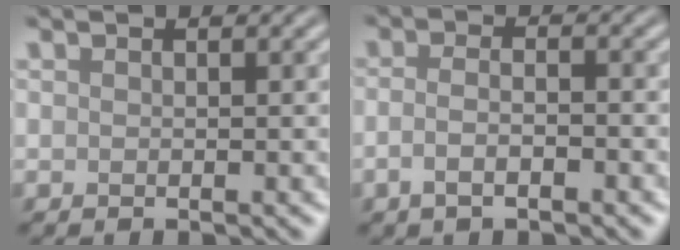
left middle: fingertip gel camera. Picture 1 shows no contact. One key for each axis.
{"total": 2.5, "fx": -1.1, "fy": 1.0, "fz": 2.1, "tx": -0.041, "ty": 0.000, "tz": -0.023}